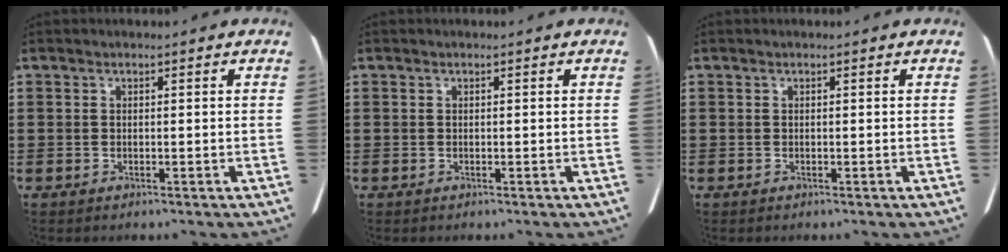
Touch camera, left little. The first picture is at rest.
{"total": 0.0}
{"total": 0.0}